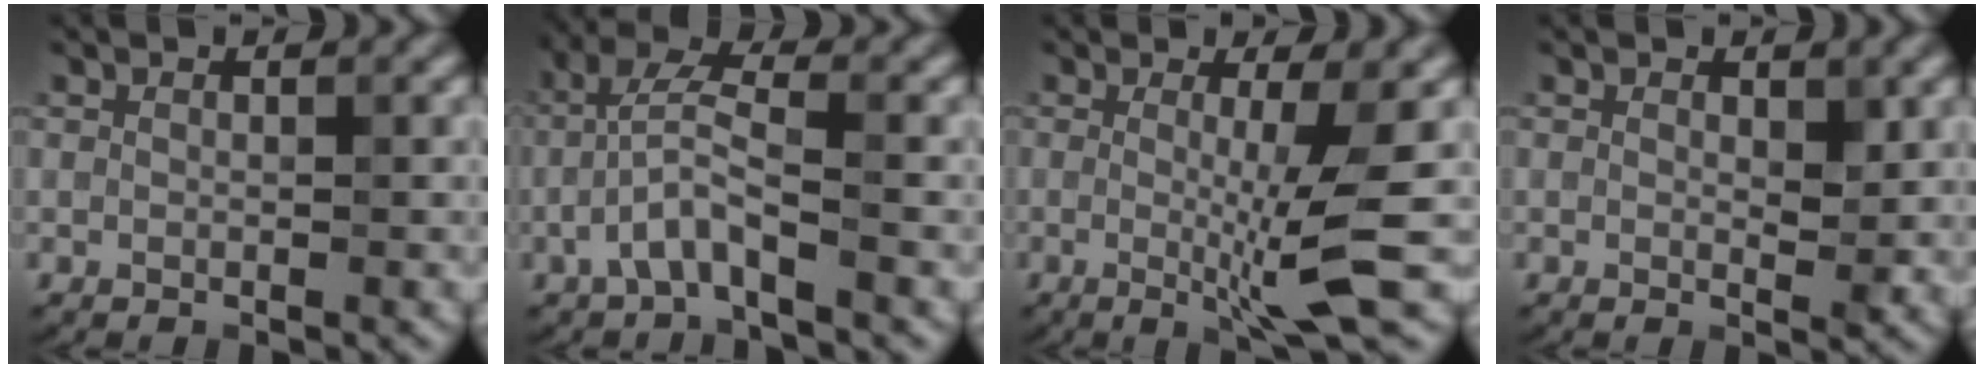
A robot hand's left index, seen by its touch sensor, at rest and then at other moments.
{"total": 3.9, "force": [-1.6, 0.9, 3.5], "torque": [-0.075, 0.013, -0.038]}
{"total": 5.5, "force": [-0.2, 0.7, 5.5], "torque": [-0.089, -0.015, -0.006]}
{"total": 1.4, "force": [0.4, 0.6, 1.2], "torque": [-0.015, -0.008, 0.007]}